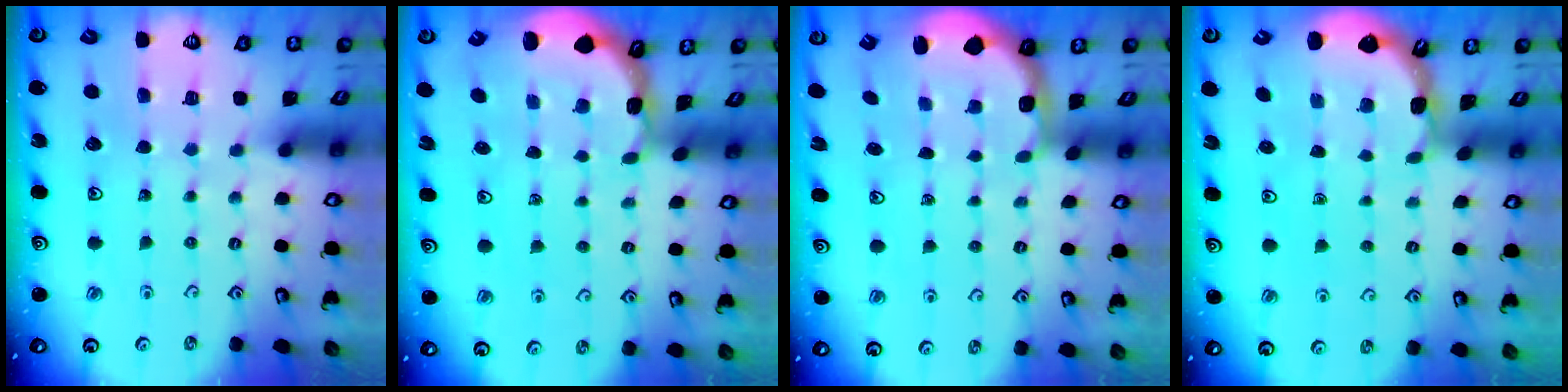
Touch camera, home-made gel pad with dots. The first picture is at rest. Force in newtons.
{"total": 1.0, "press": 1.0, "slide": 0.2}
{"total": 2.5, "press": 1.2, "slide": 2.2}
{"total": 0.9, "press": 0.9, "slide": 0.2}